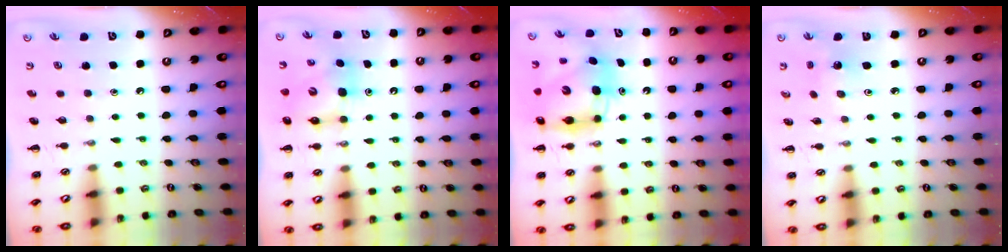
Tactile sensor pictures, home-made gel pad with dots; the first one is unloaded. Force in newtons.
{"total": 7.0, "press": 7.0, "slide": 0.8}
{"total": 8.2, "press": 7.9, "slide": 2.4}
{"total": 1.4, "press": 1.2, "slide": 0.6}